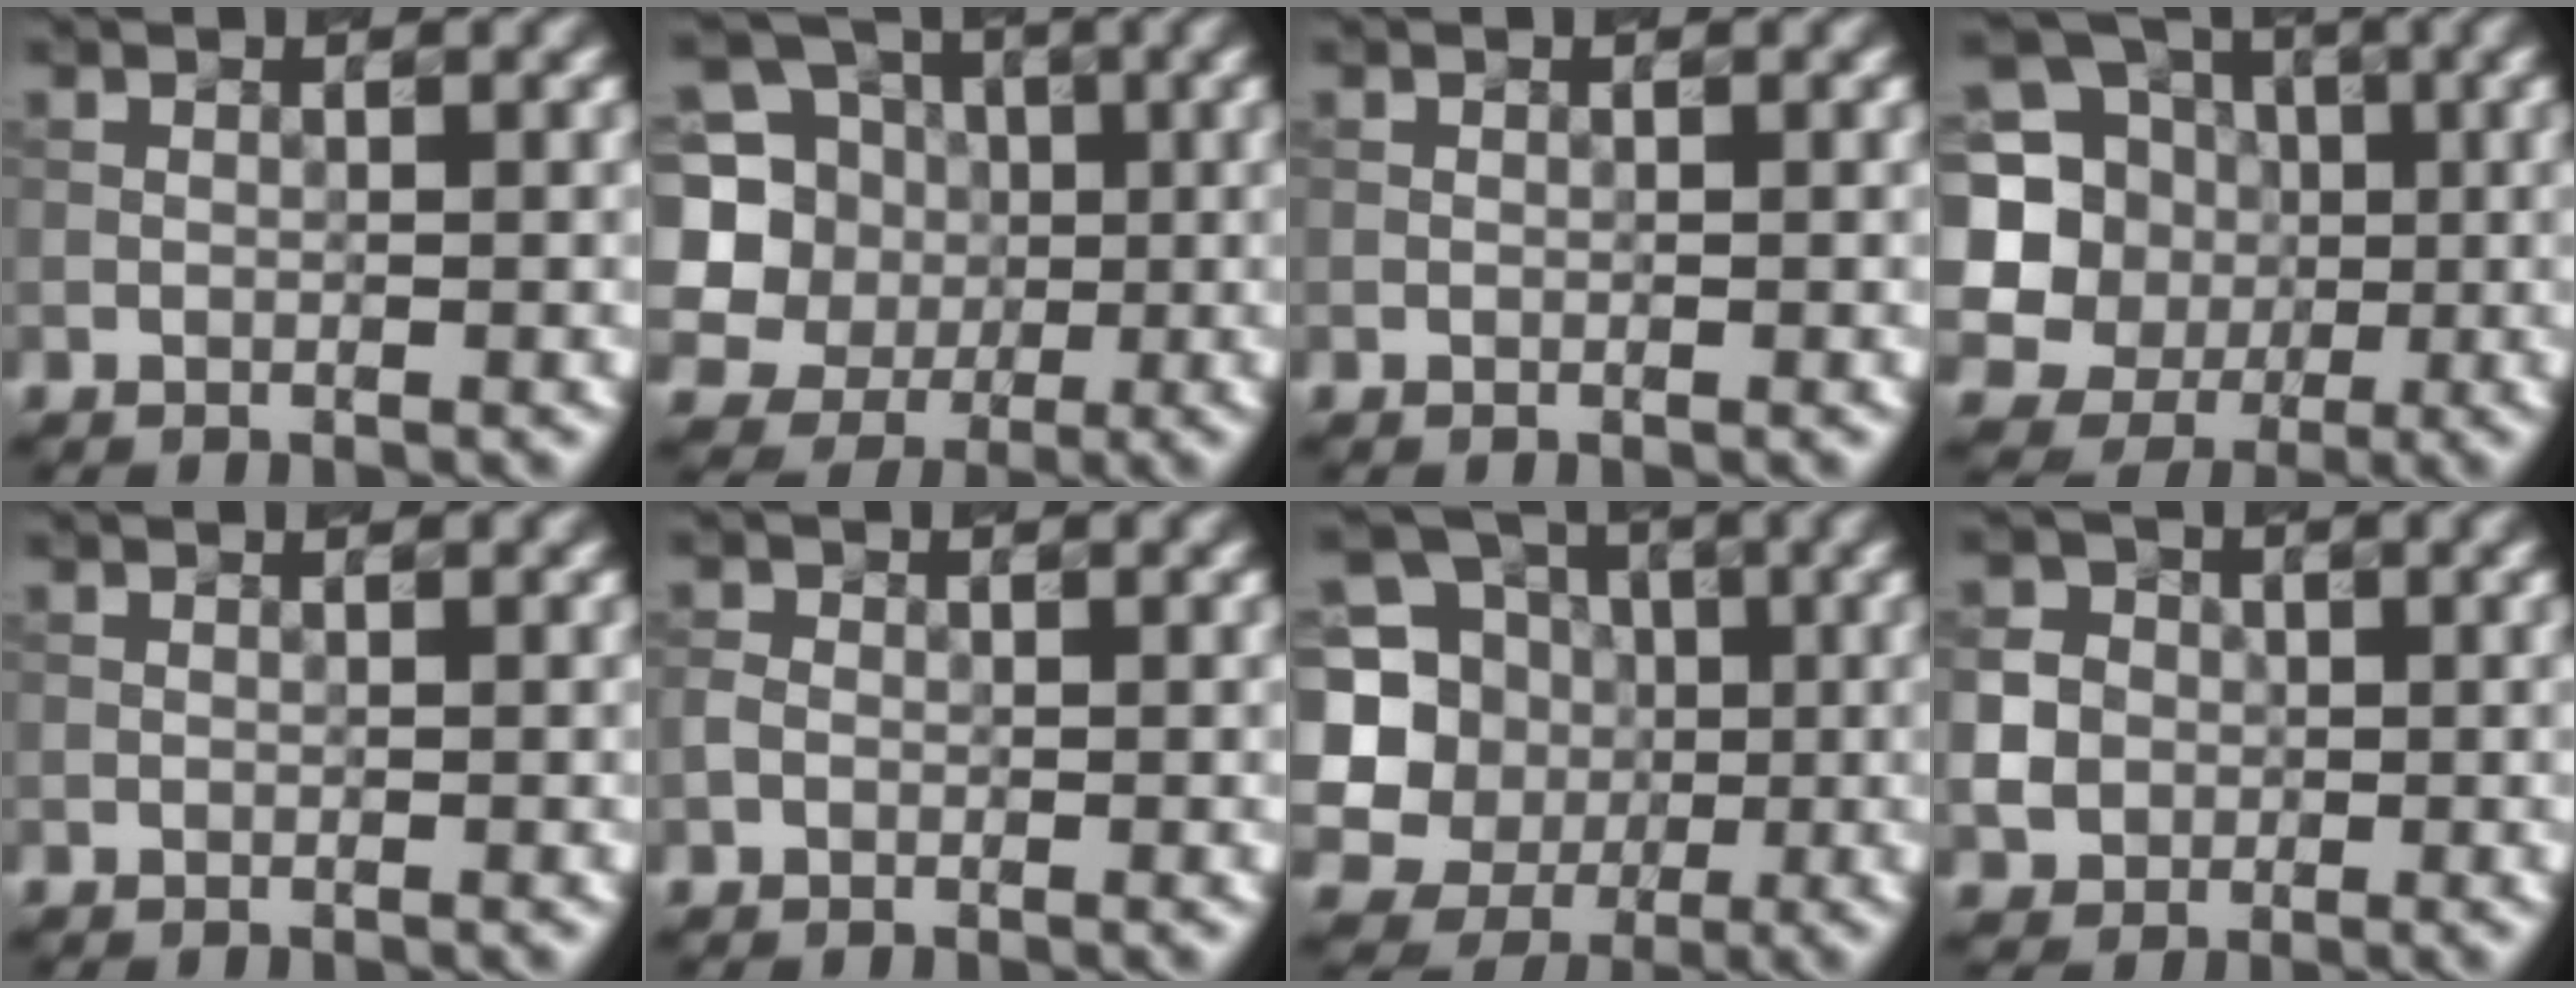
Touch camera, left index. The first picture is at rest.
{"total": 9.2, "force": [1.3, 8.4, 3.5], "torque": [-0.098, 0.034, -0.006]}
{"total": 0.0}
{"total": 13.6, "force": [1.7, 12.8, 4.5], "torque": [-0.151, 0.034, 0.009]}
{"total": 0.0}
{"total": 0.9, "force": [-0.3, 0.8, 0.4], "torque": [-0.006, 0.000, -0.010]}
{"total": 12.0, "force": [1.1, 11.2, 4.0], "torque": [-0.139, 0.035, 0.002]}
{"total": 5.2, "force": [-0.4, 5.0, 1.6], "torque": [-0.027, 0.016, -0.024]}